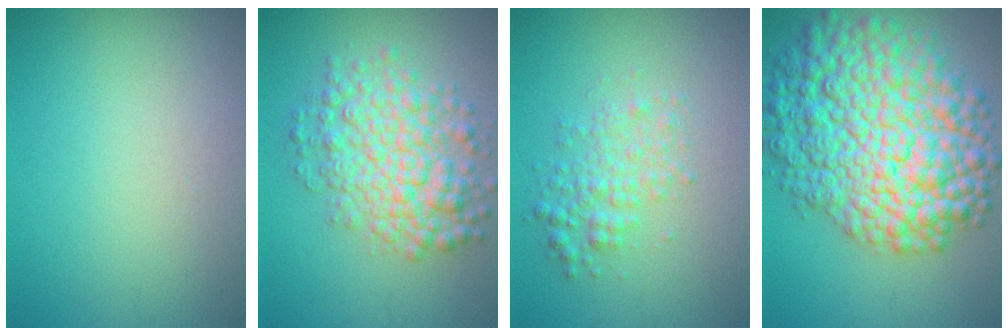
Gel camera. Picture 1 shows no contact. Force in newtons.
{"total": 6.2, "press": 6.2, "slide": 0.1}
{"total": 2.6, "press": 2.6, "slide": 0.1}
{"total": 13.4, "press": 13.4, "slide": 0.3}